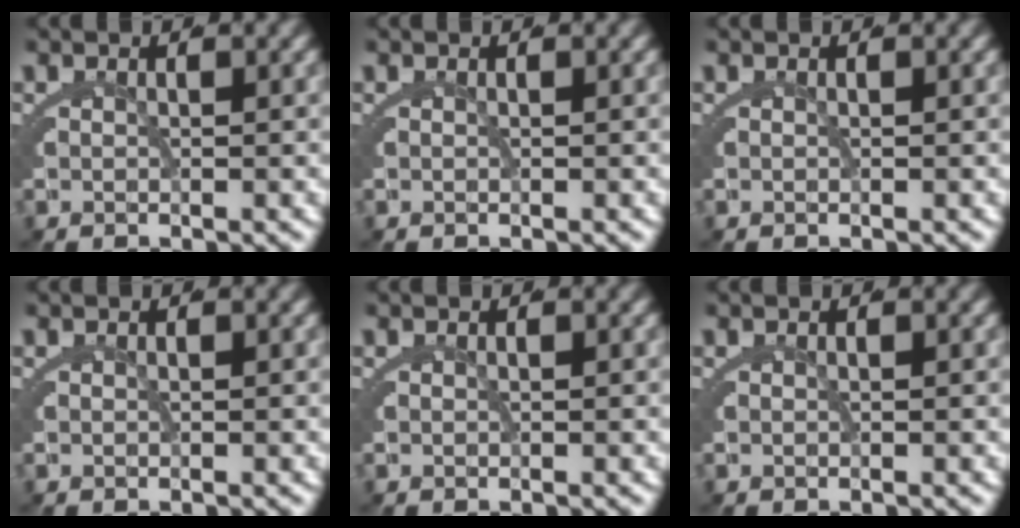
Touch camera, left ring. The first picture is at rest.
{"total": 0.0}
{"total": 0.0}
{"total": 0.0}
{"total": 0.0}
{"total": 0.0}